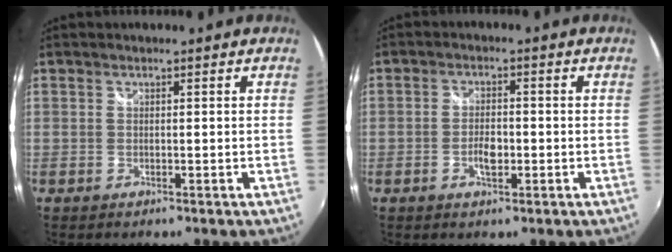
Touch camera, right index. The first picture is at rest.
{"total": 3.8, "force": [-1.1, 1.8, 3.1], "torque": [-0.060, 0.002, -0.019]}